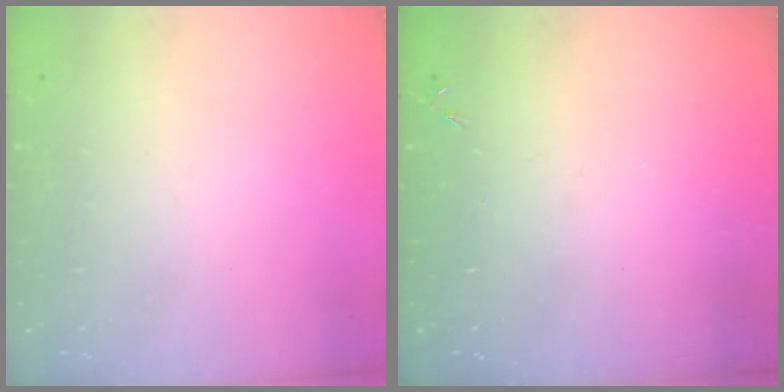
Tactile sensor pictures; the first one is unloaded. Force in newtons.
{"total": 0.0}